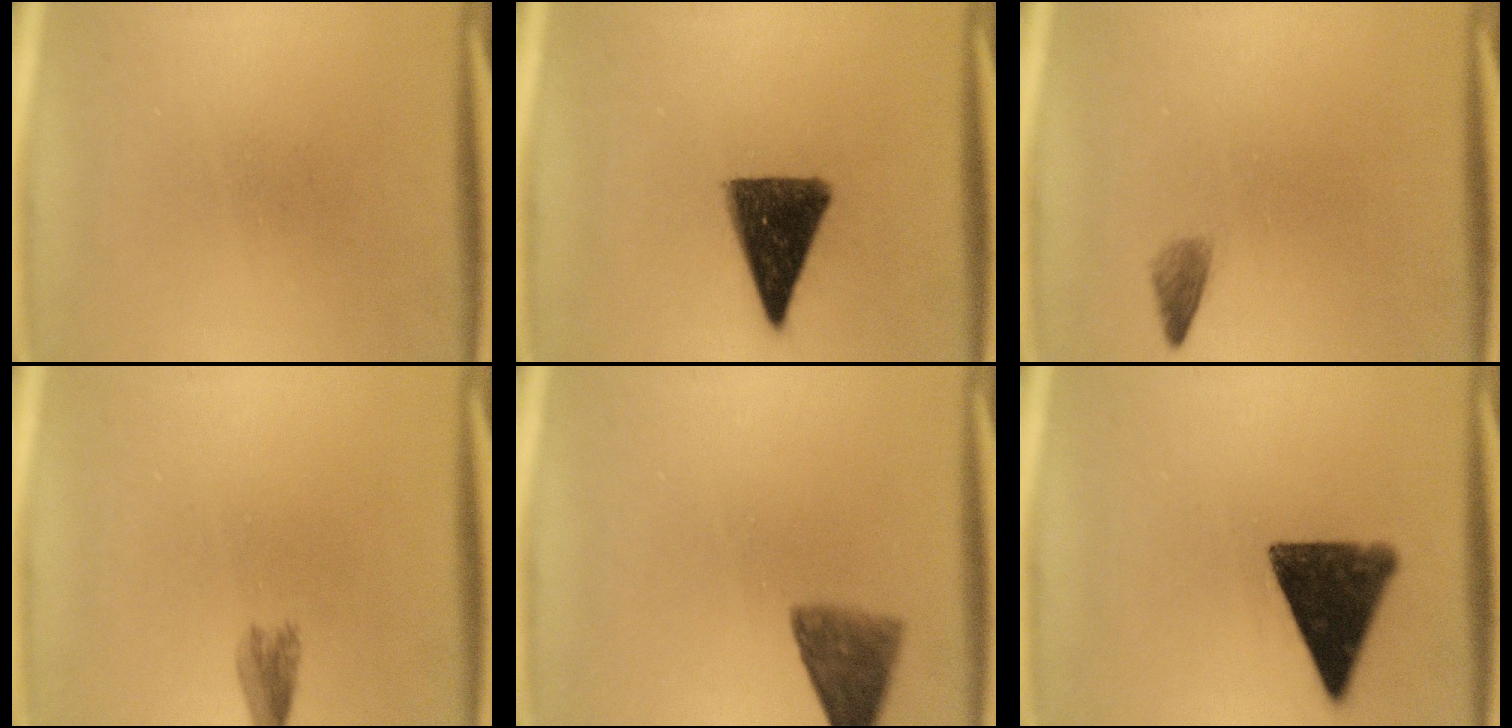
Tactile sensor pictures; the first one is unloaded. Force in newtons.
{"total": 12.4}
{"total": 1.5}
{"total": 2.3}
{"total": 5.5}
{"total": 12.8}